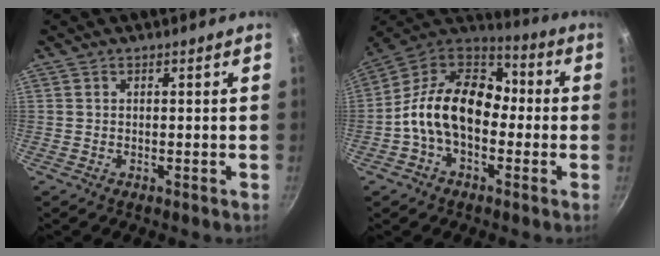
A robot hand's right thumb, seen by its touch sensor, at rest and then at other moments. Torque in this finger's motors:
{"motor_torque": [-0.05, 1.68, 1.56, -0.83, 0.20]}